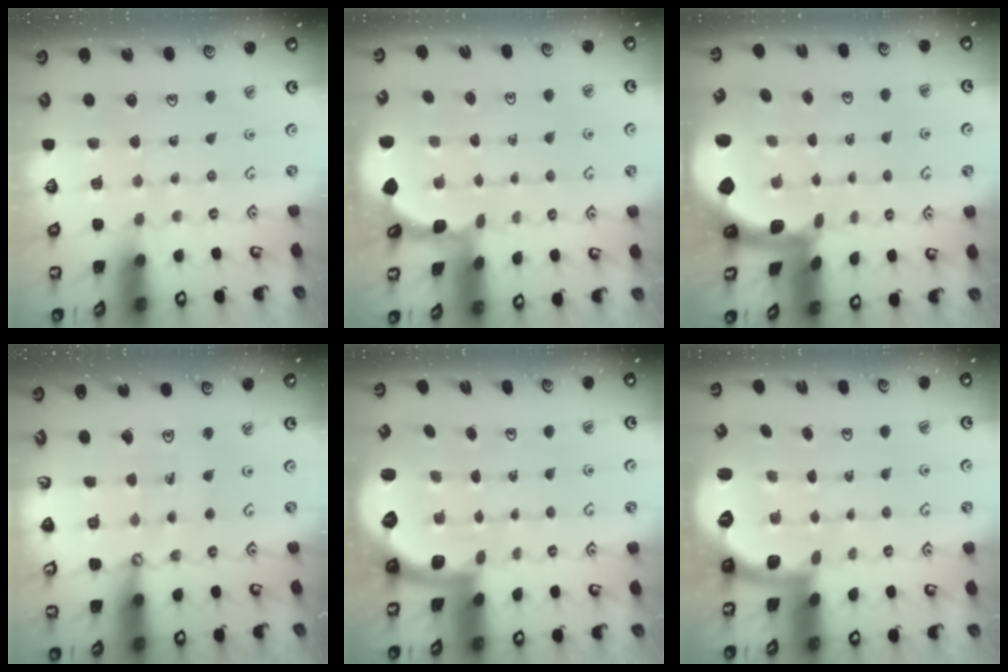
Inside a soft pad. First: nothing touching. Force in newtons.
{"total": 1.5, "press": 1.4, "slide": 0.3}
{"total": 1.9, "press": 1.8, "slide": 0.5}
{"total": 8.5, "press": 8.5, "slide": 0.7}
{"total": 1.8, "press": 1.8, "slide": 0.4}
{"total": 2.0, "press": 1.5, "slide": 1.3}